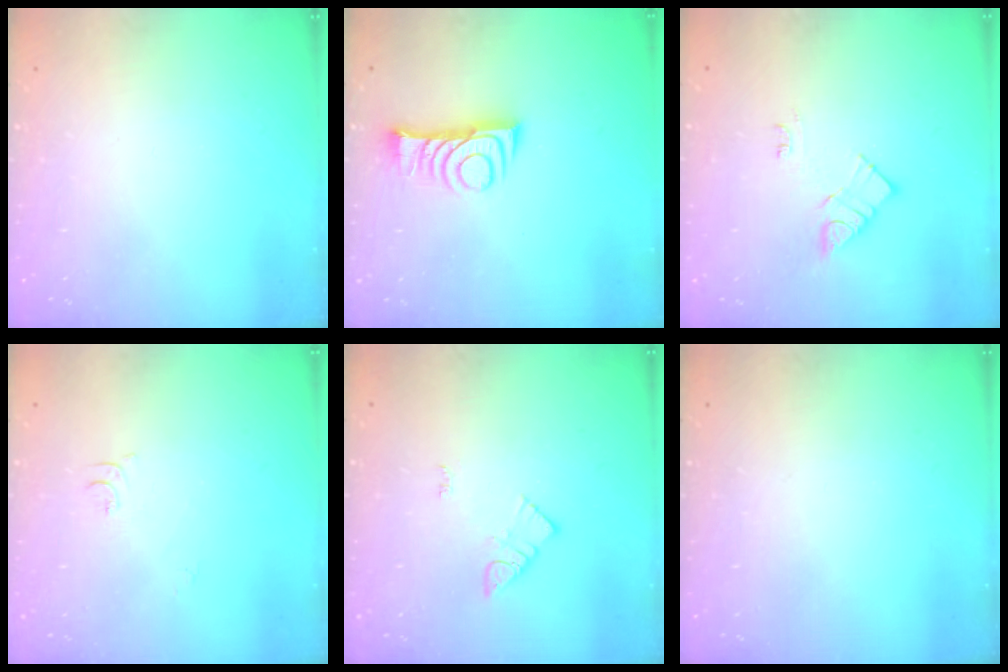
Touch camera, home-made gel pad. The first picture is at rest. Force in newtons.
{"total": 8.8, "press": 8.8, "slide": 0.8}
{"total": 8.7, "press": 8.7, "slide": 0.3}
{"total": 5.2, "press": 5.1, "slide": 0.6}
{"total": 3.9, "press": 3.8, "slide": 0.4}
{"total": 0.0}